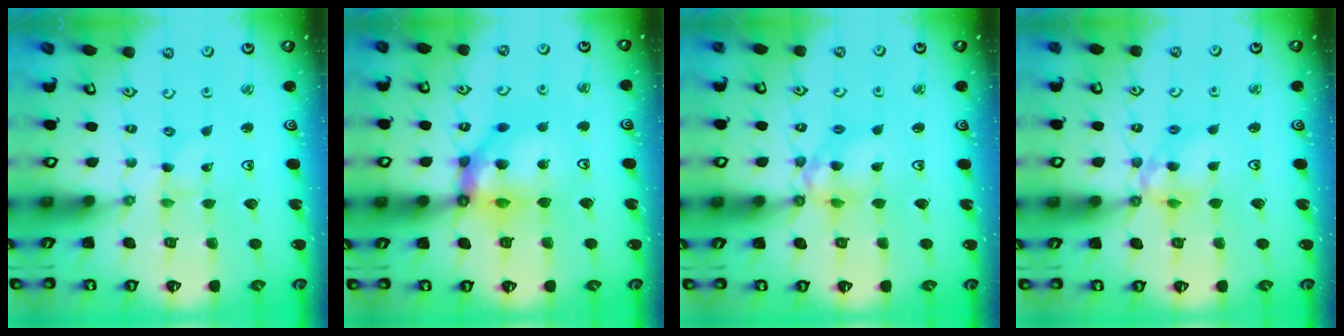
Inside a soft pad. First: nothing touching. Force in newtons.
{"total": 12.8, "press": 12.6, "slide": 2.3}
{"total": 9.2, "press": 9.1, "slide": 0.9}
{"total": 9.9, "press": 9.8, "slide": 0.7}